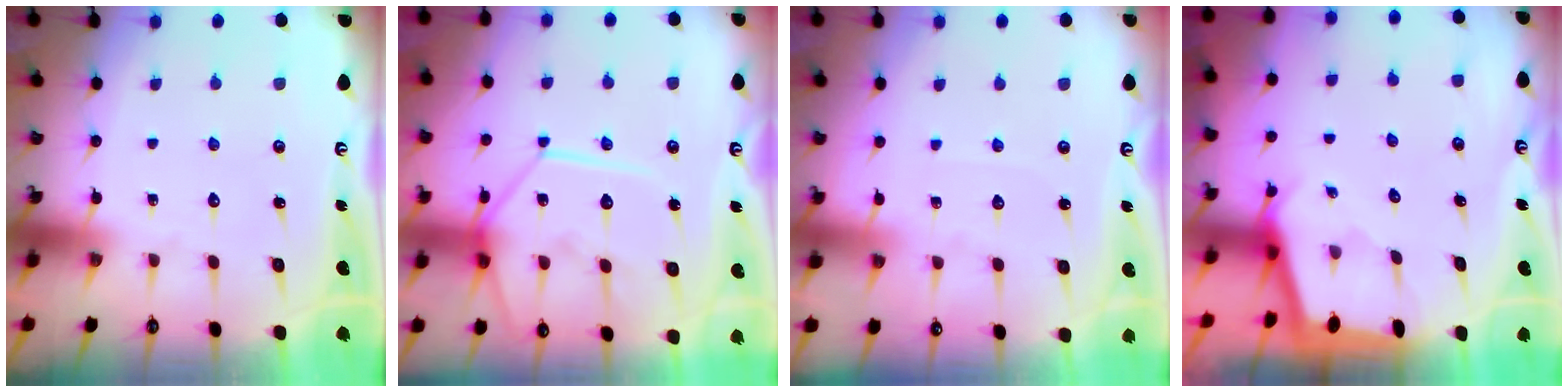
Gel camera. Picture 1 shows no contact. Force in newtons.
{"total": 13.5, "press": 13.4, "slide": 1.5}
{"total": 2.0, "press": 2.0, "slide": 0.3}
{"total": 1.7, "press": 1.7, "slide": 0.3}